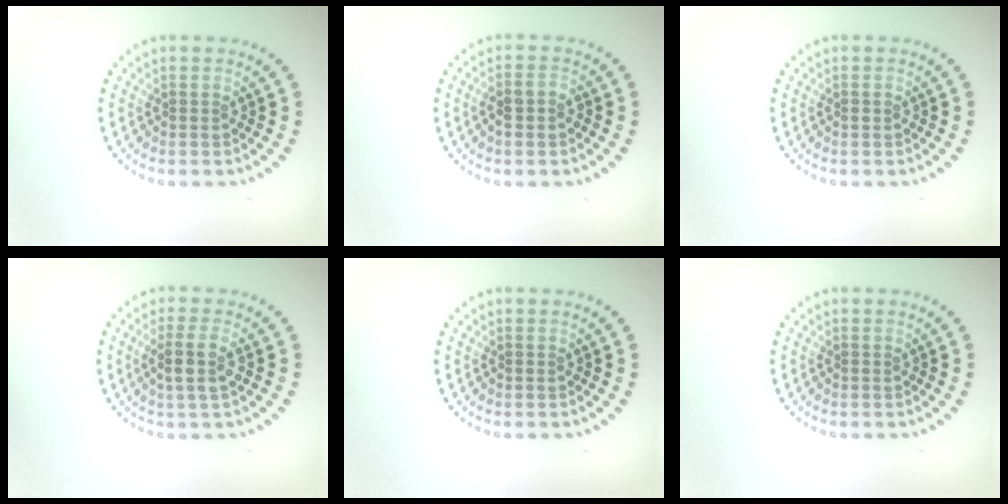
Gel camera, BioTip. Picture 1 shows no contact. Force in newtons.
{"total": 1.9, "press": 1.8, "slide": 0.5}
{"total": 0.5, "press": 0.5, "slide": 0.1}
{"total": 2.9, "press": 2.4, "slide": 1.5}
{"total": 0.0}
{"total": 0.0}